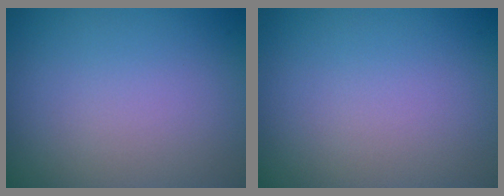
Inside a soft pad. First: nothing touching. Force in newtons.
{"total": 0.0}